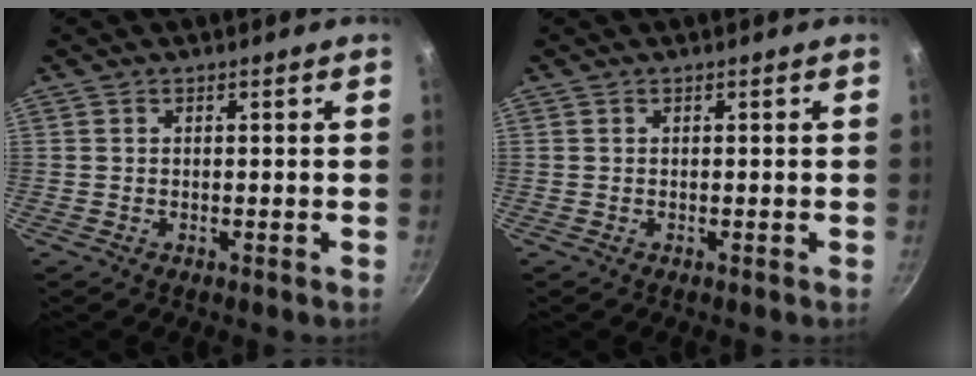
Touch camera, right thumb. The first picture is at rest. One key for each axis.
{"total": 0.0}